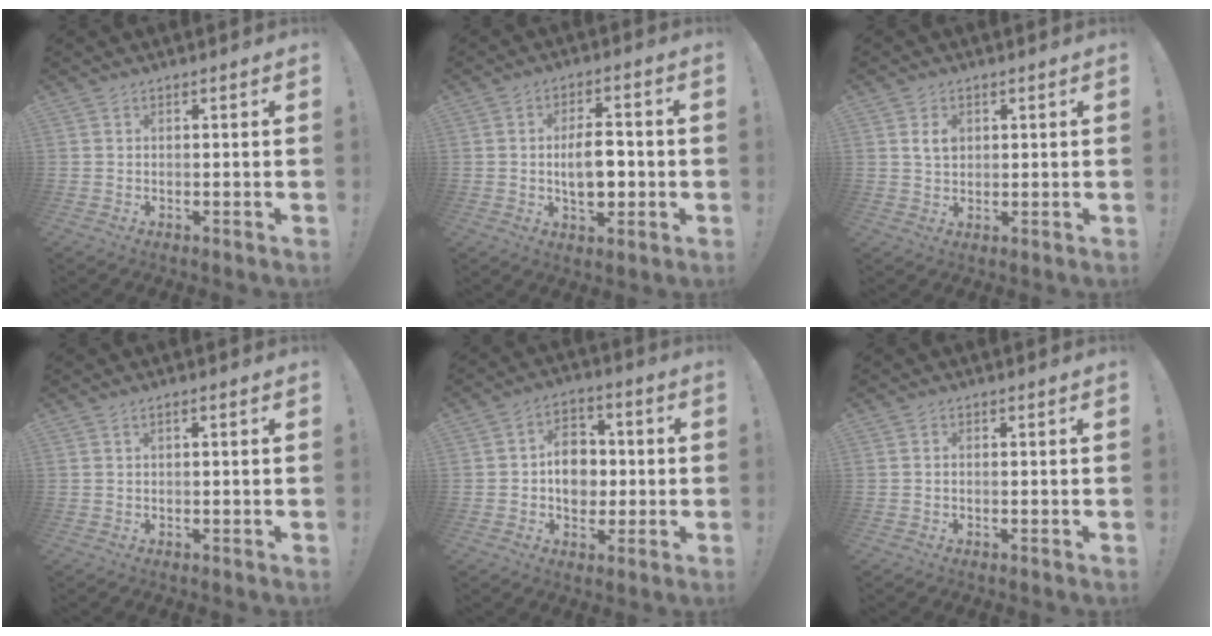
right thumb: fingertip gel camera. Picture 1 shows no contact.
{"total": 9.1, "force": [-0.9, 5.1, 7.5], "torque": [-0.118, -0.001, -0.022]}
{"total": 4.1, "force": [1.2, 2.9, 2.6], "torque": [-0.038, -0.002, 0.020]}
{"total": 0.9, "force": [0.0, 0.0, 0.9], "torque": [-0.026, 0.003, 0.001]}
{"total": 10.8, "force": [-0.3, 8.8, 6.2], "torque": [-0.095, 0.014, 0.002]}
{"total": 0.6, "force": [-0.4, 0.3, 0.4], "torque": [-0.014, 0.003, -0.007]}